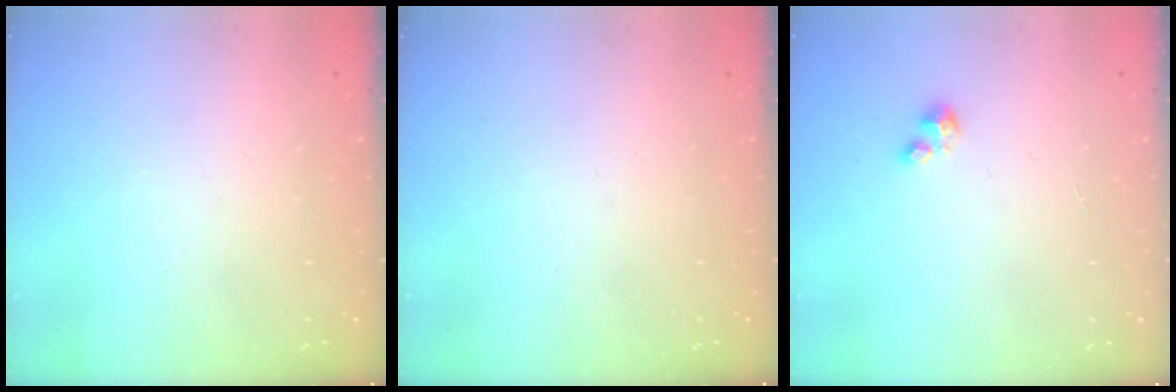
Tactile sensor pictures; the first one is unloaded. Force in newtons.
{"total": 0.0}
{"total": 2.0, "press": 2.0, "slide": 0.2}